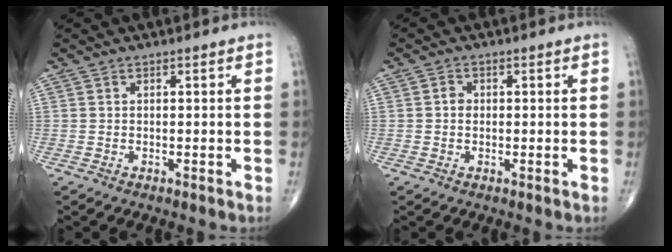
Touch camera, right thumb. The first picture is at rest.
{"total": 1.6, "force": [-0.1, 1.4, 0.8], "torque": [-0.006, 0.004, -0.004]}